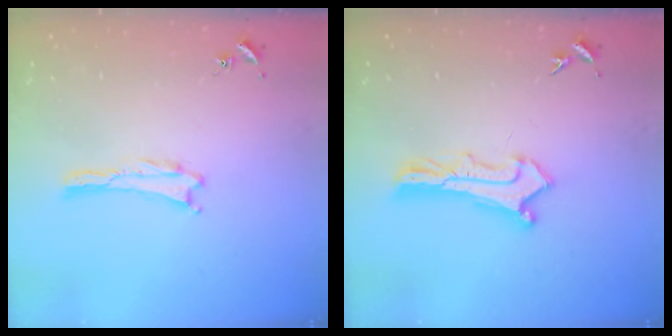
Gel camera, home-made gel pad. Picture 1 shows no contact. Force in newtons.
{"total": 2.9, "press": 2.9, "slide": 0.3}